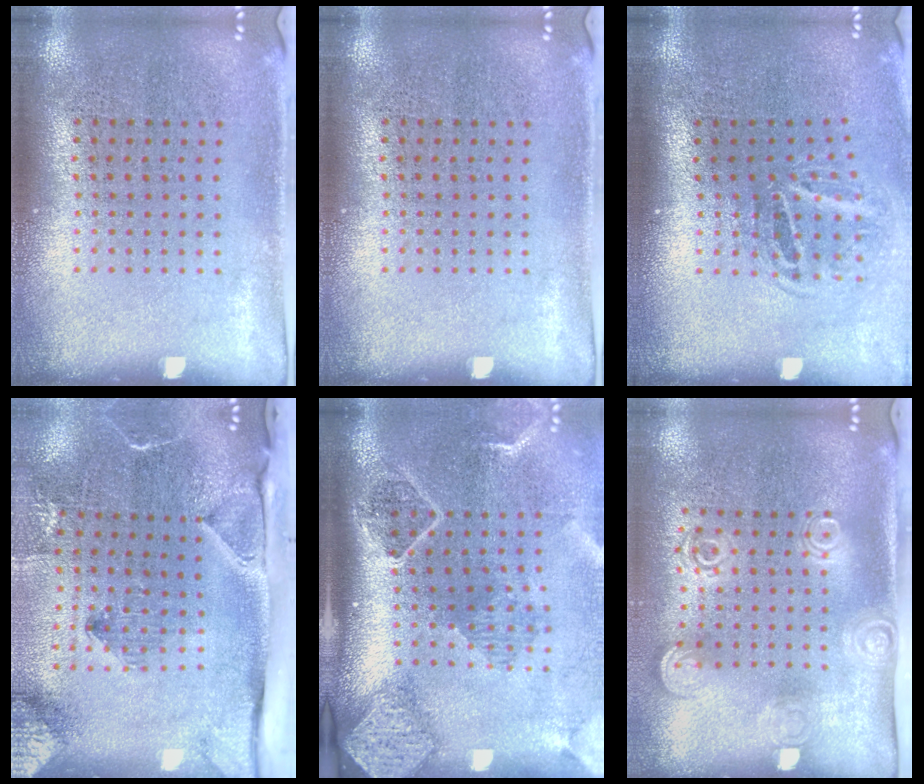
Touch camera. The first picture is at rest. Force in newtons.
{"total": 0.0}
{"total": 1.8, "press": 1.2, "slide": 1.3}
{"total": 3.3, "press": 2.3, "slide": 2.4}
{"total": 2.7, "press": 2.0, "slide": 1.9}
{"total": 1.7, "press": 1.3, "slide": 1.1}